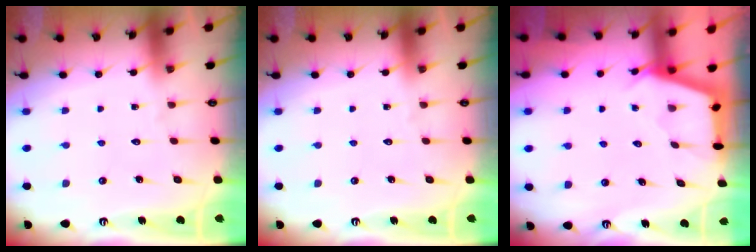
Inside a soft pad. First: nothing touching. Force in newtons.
{"total": 0.0}
{"total": 2.7, "press": 2.7, "slide": 0.3}